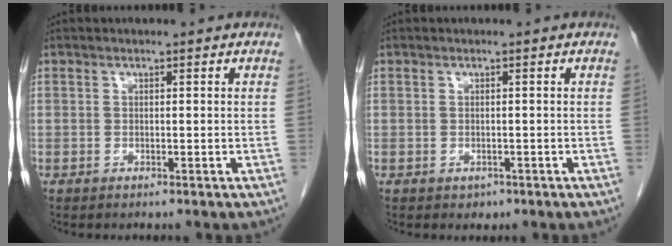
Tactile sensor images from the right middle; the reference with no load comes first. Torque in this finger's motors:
{"motor_torque": [0.28, -0.08, 0.02, 0.01]}